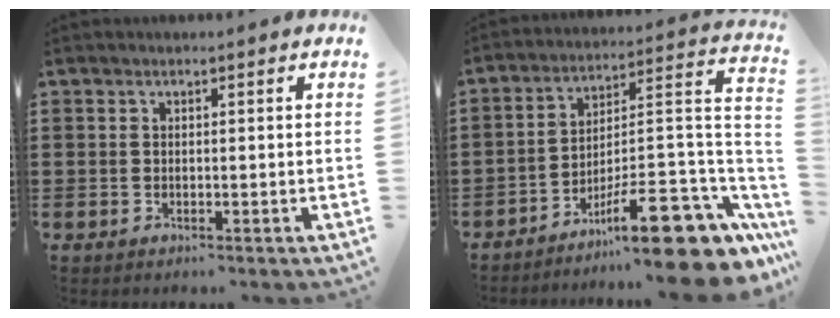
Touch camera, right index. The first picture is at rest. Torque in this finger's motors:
{"motor_torque": [0.09, -0.01, -0.17, -0.21]}